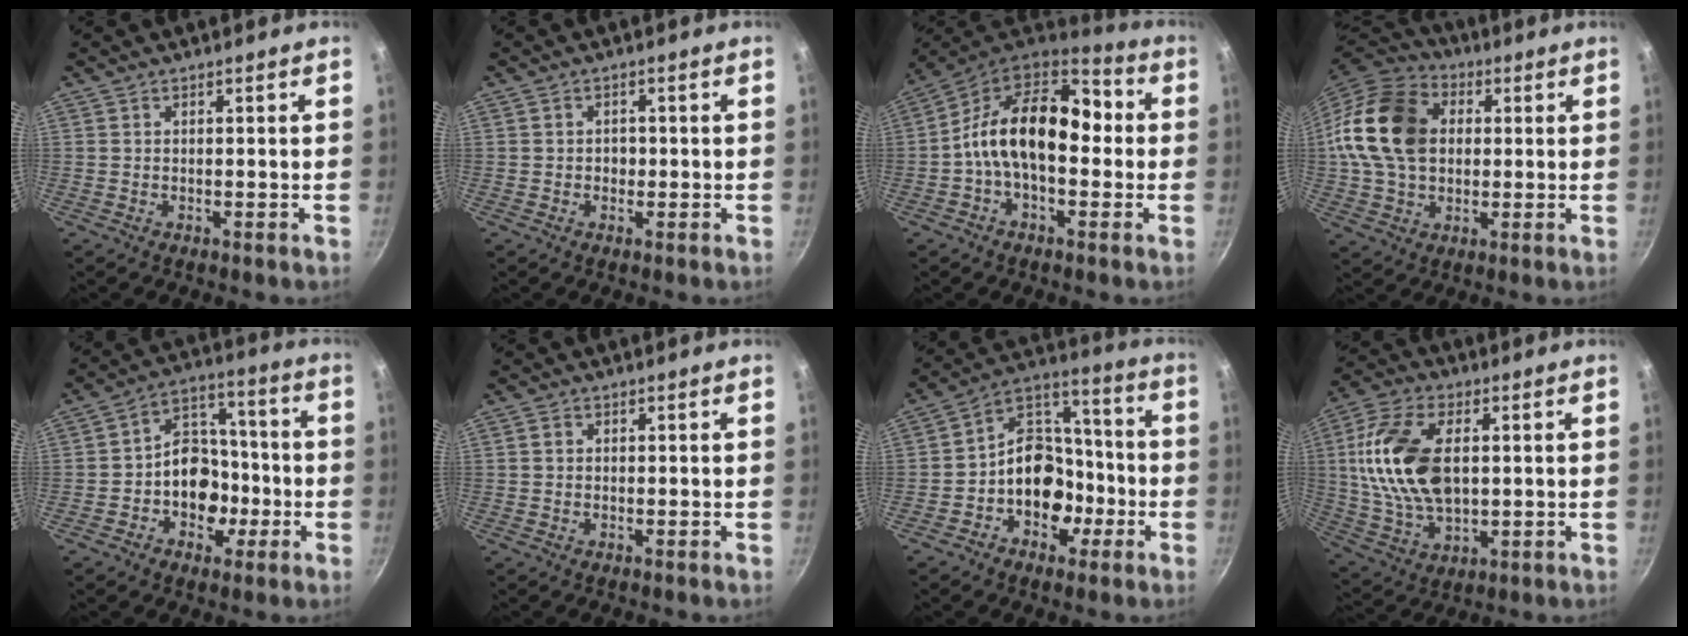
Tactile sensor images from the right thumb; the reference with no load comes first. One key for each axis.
{"total": 1.8, "fx": -0.3, "fy": 1.6, "fz": 0.8, "tx": -0.002, "ty": 0.005, "tz": -0.005}
{"total": 17.8, "fx": -0.3, "fy": 11.2, "fz": 13.9, "tx": -0.193, "ty": 0.046, "tz": -0.032}
{"total": 19.4, "fx": 2.6, "fy": 14.2, "fz": 12.9, "tx": -0.229, "ty": 0.026, "tz": 0.037}
{"total": 12.6, "fx": -3.2, "fy": 9.9, "fz": 7.2, "tx": -0.055, "ty": 0.047, "tz": -0.059}
{"total": 1.2, "fx": 0.3, "fy": 1.1, "fz": 0.5, "tx": -0.007, "ty": 0.003, "tz": 0.002}
{"total": 14.3, "fx": -4.3, "fy": 11.0, "fz": 8.0, "tx": -0.062, "ty": 0.065, "tz": -0.080}
{"total": 18.3, "fx": 2.5, "fy": 10.9, "fz": 14.5, "tx": -0.270, "ty": 0.000, "tz": 0.048}